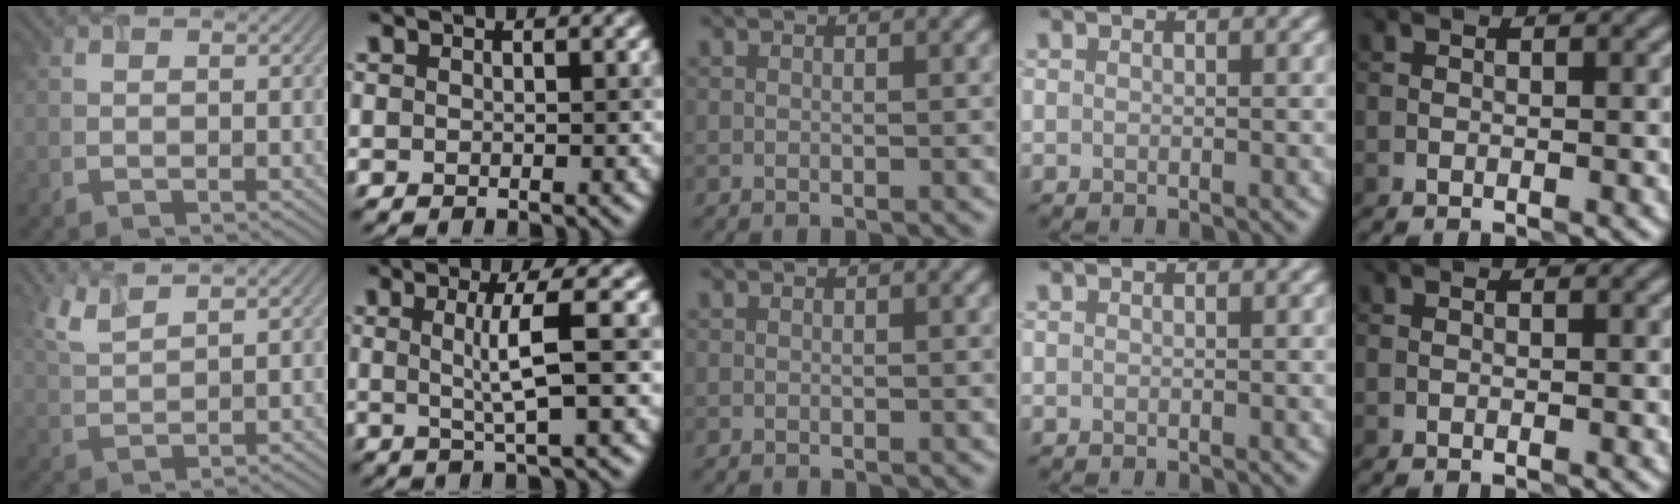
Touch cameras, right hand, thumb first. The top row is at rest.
{"thumb": {"total": 3.5, "force": [2.3, 0.7, 2.4], "torque": [-0.068, 0.004, 0.057]}, "index": {"total": 4.4, "force": [0.6, 0.4, 4.3], "torque": [-0.069, 0.008, 0.020]}}